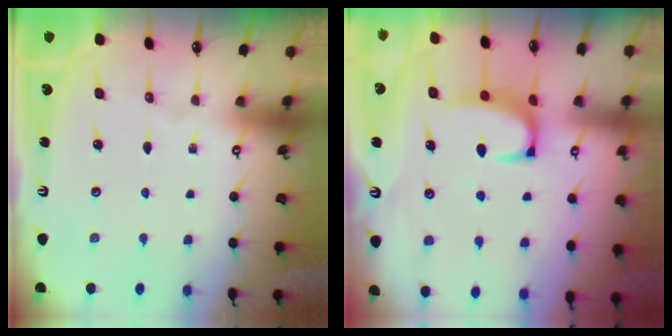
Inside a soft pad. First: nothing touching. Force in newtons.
{"total": 3.5, "press": 3.5, "slide": 0.7}